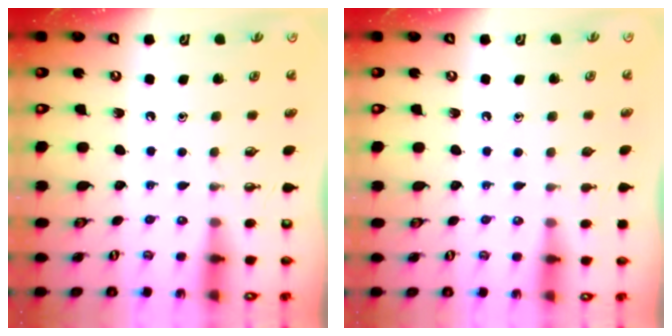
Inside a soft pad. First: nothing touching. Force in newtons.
{"total": 0.5, "press": 0.5, "slide": 0.1}